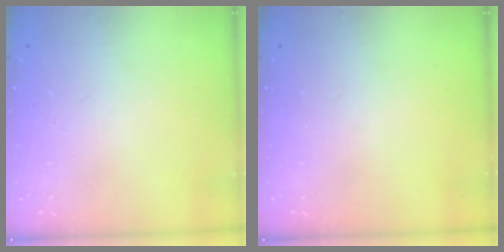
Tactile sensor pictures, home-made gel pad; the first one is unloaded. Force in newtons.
{"total": 0.0}